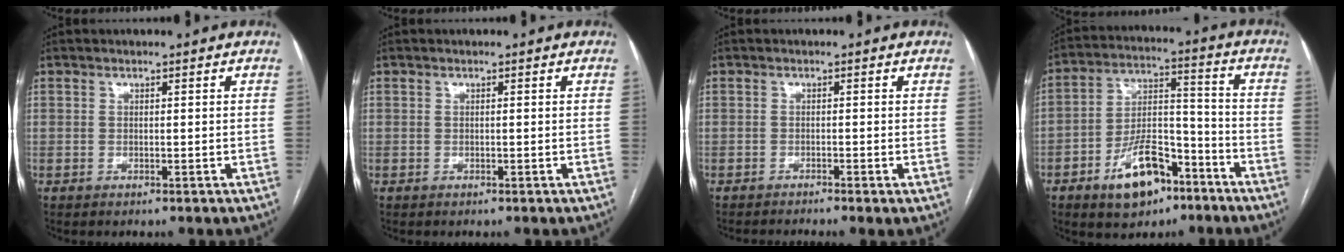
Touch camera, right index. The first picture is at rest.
{"total": 0.0}
{"total": 1.9, "force": [-1.4, -0.3, 1.1], "torque": [-0.016, 0.002, -0.024]}
{"total": 12.3, "force": [-7.2, 5.8, 8.0], "torque": [-0.146, 0.019, -0.118]}